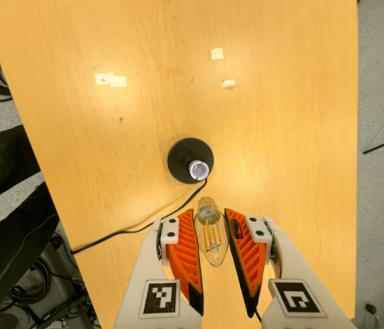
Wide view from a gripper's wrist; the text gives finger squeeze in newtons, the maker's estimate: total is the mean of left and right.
{"total": 9.6, "left": 9.2, "right": 9.9}